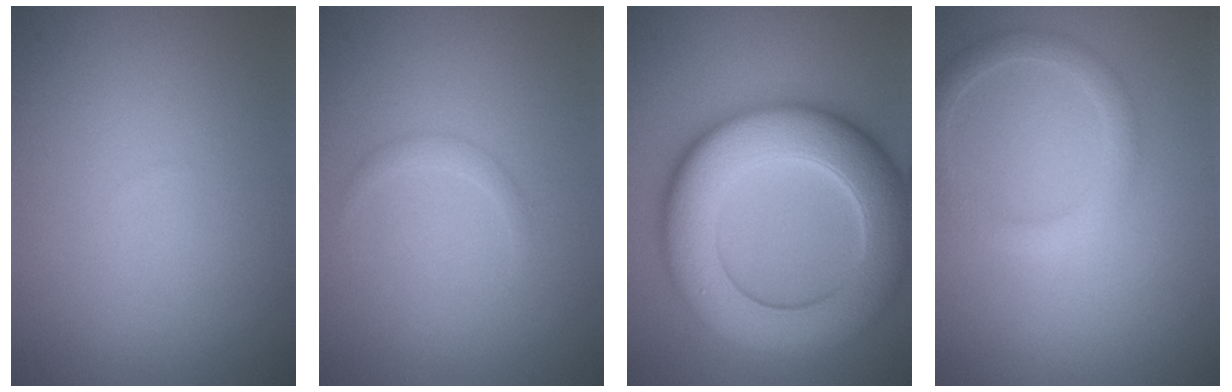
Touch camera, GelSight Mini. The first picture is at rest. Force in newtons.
{"total": 0.7, "press": 0.7, "slide": 0.0}
{"total": 11.8, "press": 11.8, "slide": 0.8}
{"total": 2.2, "press": 2.2, "slide": 0.1}